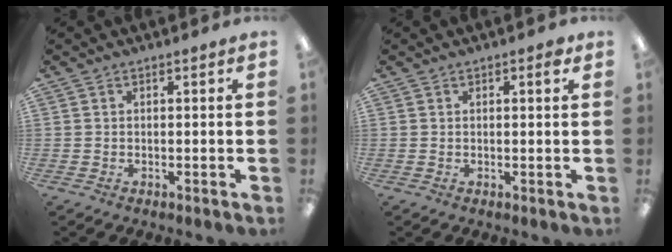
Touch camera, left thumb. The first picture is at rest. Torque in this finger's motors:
{"motor_torque": [-0.11, 0.01, 0.08, -0.22, -0.02]}